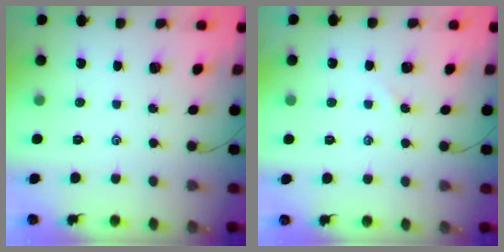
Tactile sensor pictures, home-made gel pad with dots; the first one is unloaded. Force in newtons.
{"total": 1.7, "press": 1.7, "slide": 0.3}